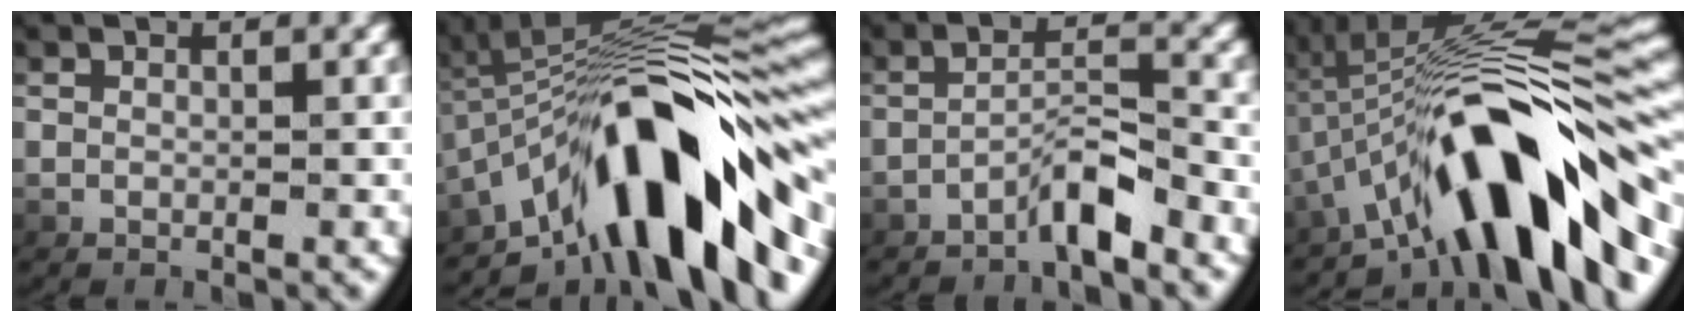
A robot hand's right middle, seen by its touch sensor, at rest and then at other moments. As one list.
[{"total": 14.6, "force": [-3.0, 6.4, 12.8], "torque": [-0.202, 0.018, -0.041]}, {"total": 3.1, "force": [-2.5, -0.1, 1.8], "torque": [-0.031, 0.004, -0.041]}, {"total": 13.7, "force": [-3.4, 5.1, 12.3], "torque": [-0.203, 0.019, -0.047]}]